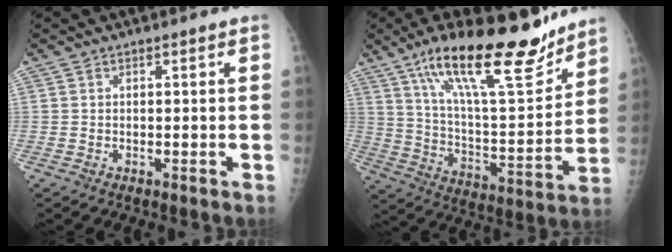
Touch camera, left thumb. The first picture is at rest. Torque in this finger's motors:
{"motor_torque": [0.33, 0.75, 1.62, -1.17, 0.34]}